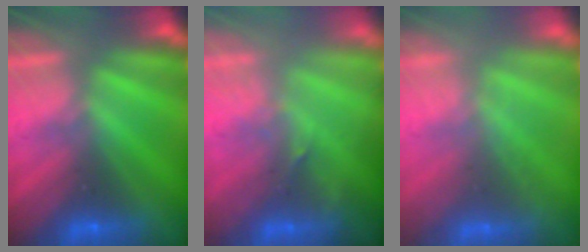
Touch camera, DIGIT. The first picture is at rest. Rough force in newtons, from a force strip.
{"total": 2.9}
{"total": 1.7}